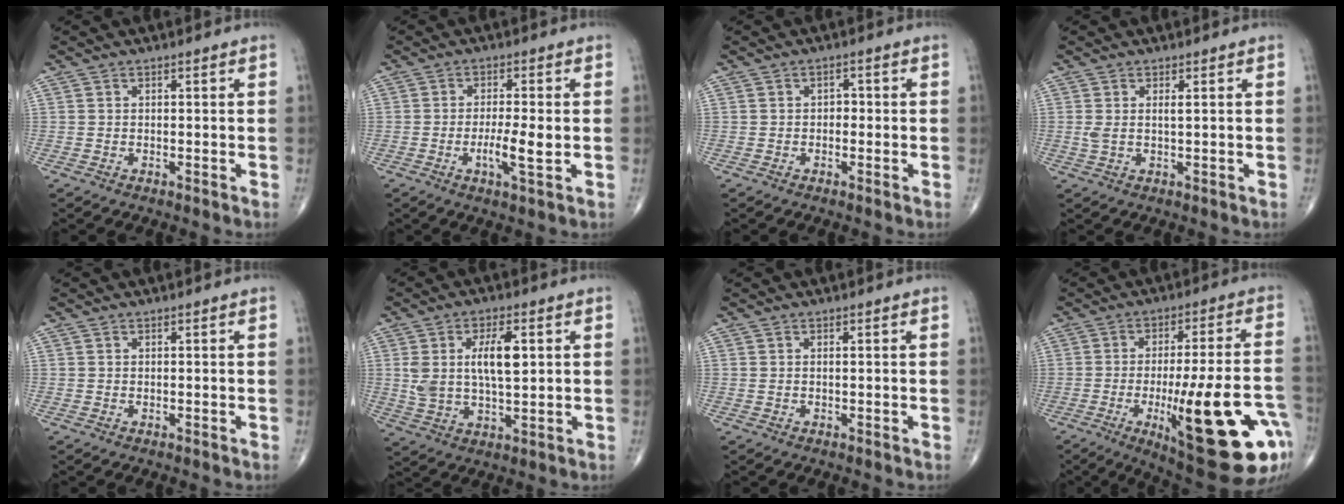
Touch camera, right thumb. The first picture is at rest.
{"total": 5.5, "force": [-1.0, 1.0, 5.3], "torque": [-0.101, -0.006, -0.020]}
{"total": 1.5, "force": [-0.3, 1.1, 0.9], "torque": [-0.002, 0.005, -0.010]}
{"total": 2.3, "force": [0.6, 0.6, 2.1], "torque": [-0.047, 0.007, 0.016]}
{"total": 0.0}
{"total": 10.2, "force": [2.3, 4.5, 8.9], "torque": [-0.163, -0.001, 0.045]}
{"total": 0.0}
{"total": 25.1, "force": [-8.2, 5.9, 23.0], "torque": [-0.288, 0.005, -0.100]}